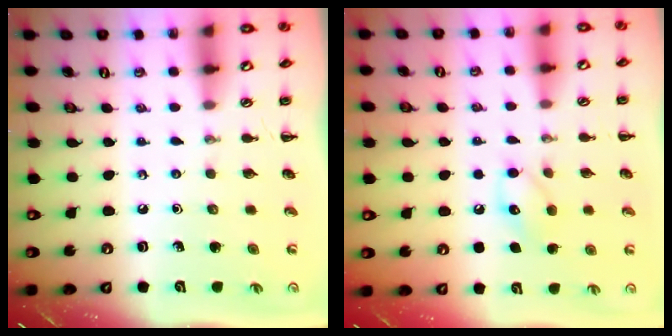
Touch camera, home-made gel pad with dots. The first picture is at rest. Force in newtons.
{"total": 8.8, "press": 8.8, "slide": 1.2}